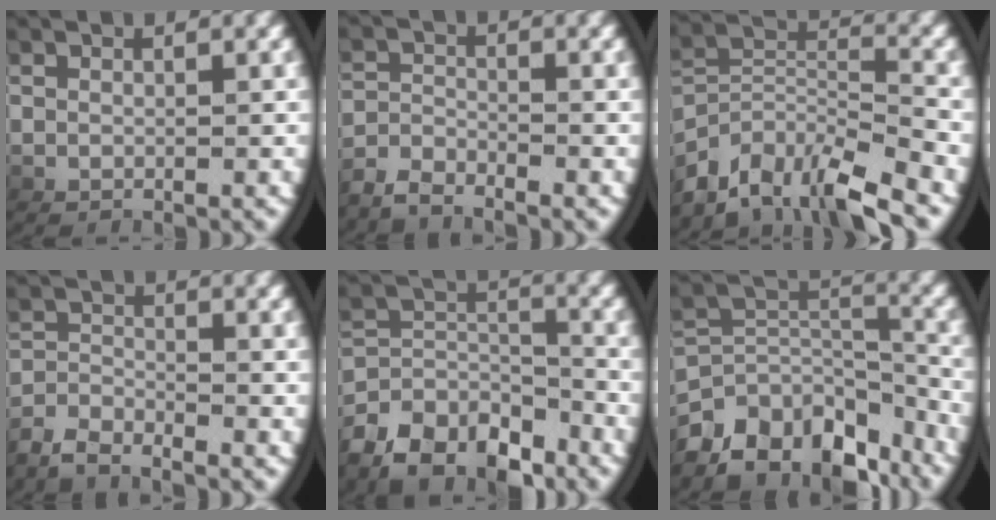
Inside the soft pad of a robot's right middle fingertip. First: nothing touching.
{"total": 2.9, "force": [-2.8, 0.1, 0.4], "torque": [-0.008, -0.004, -0.053]}
{"total": 9.8, "force": [-5.2, 5.5, 6.2], "torque": [-0.114, -0.033, -0.069]}
{"total": 3.0, "force": [-2.9, 0.4, 0.7], "torque": [-0.015, -0.002, -0.055]}
{"total": 7.3, "force": [-4.7, 4.2, 3.7], "torque": [-0.069, -0.029, -0.069]}
{"total": 10.8, "force": [-5.4, 6.8, 6.4], "torque": [-0.116, -0.049, -0.067]}